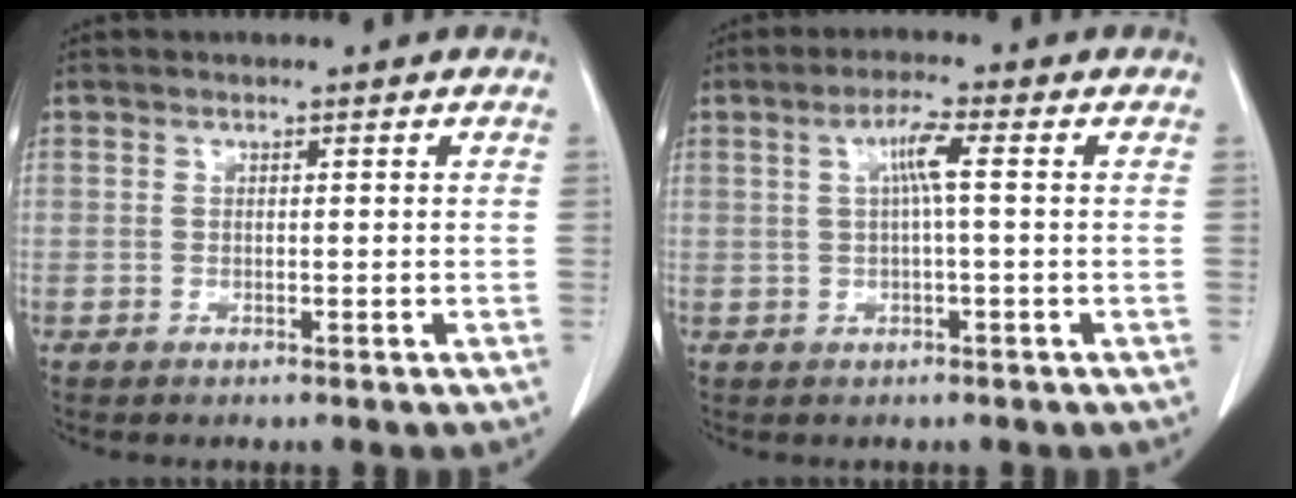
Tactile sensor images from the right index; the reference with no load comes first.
{"total": 3.8, "force": [0.7, 0.2, 3.8], "torque": [-0.071, 0.009, 0.013]}